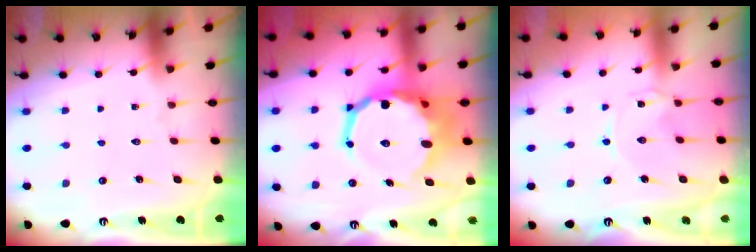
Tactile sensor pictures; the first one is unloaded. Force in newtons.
{"total": 16.7, "press": 16.3, "slide": 3.7}
{"total": 0.0}